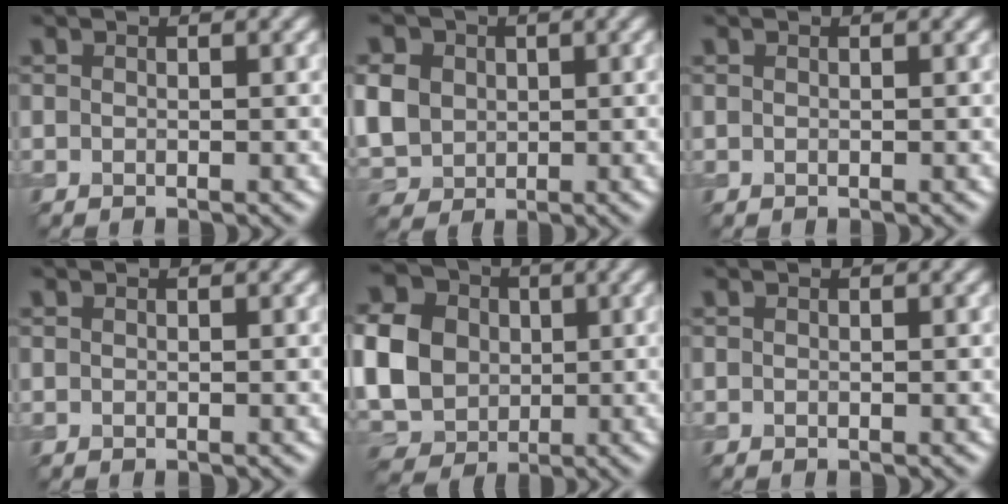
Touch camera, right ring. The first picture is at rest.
{"total": 7.7, "force": [1.5, 6.5, 3.9], "torque": [-0.105, 0.021, 0.021]}
{"total": 0.0}
{"total": 0.0}
{"total": 10.2, "force": [0.1, 8.6, 5.5], "torque": [-0.142, -0.002, -0.007]}
{"total": 0.0}